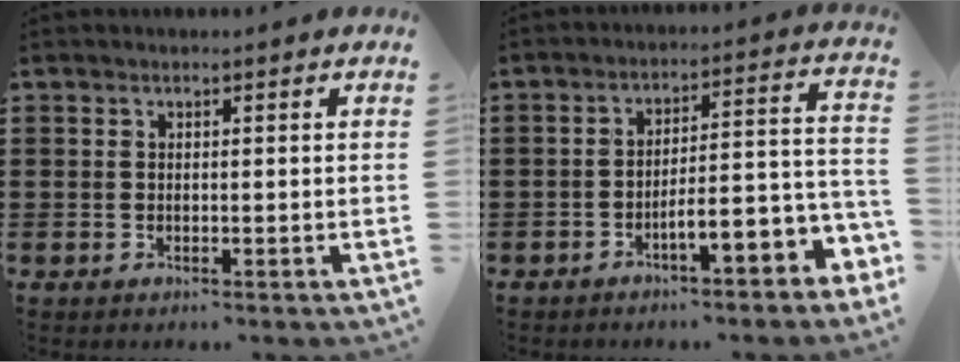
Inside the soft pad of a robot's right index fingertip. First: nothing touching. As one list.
[{"total": 5.1, "force": [-3.3, 0.7, 3.8], "torque": [-0.070, -0.021, -0.067]}]